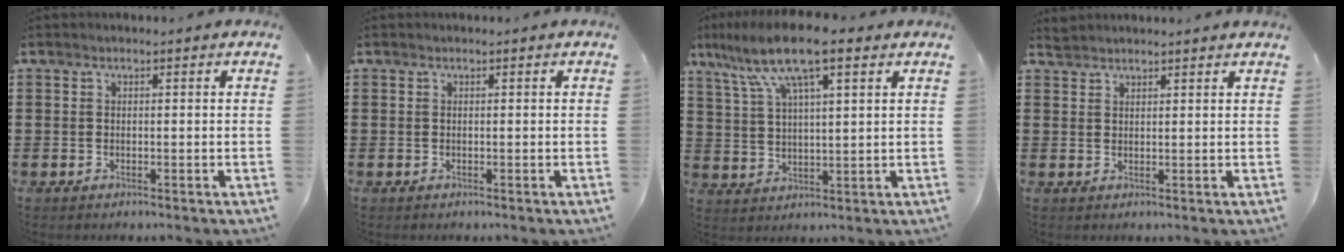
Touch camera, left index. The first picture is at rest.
{"total": 0.0}
{"total": 11.0, "force": [7.1, 2.1, 8.1], "torque": [-0.174, -0.010, 0.125]}
{"total": 1.9, "force": [1.9, 0.1, 0.1], "torque": [-0.007, 0.001, 0.039]}